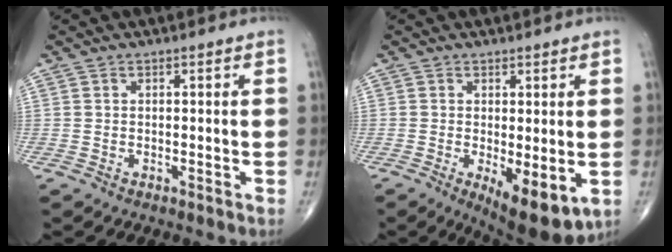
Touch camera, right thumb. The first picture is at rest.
{"total": 9.5, "force": [-2.4, 3.4, 8.5], "torque": [-0.119, -0.023, -0.026]}